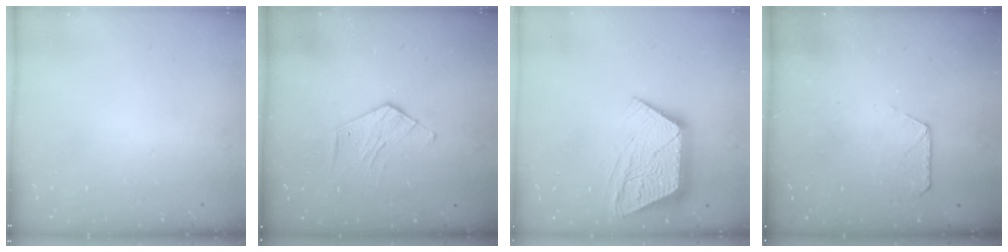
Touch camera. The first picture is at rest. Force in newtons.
{"total": 5.2, "press": 5.2, "slide": 0.5}
{"total": 13.9, "press": 13.9, "slide": 1.0}
{"total": 6.6, "press": 6.5, "slide": 0.7}